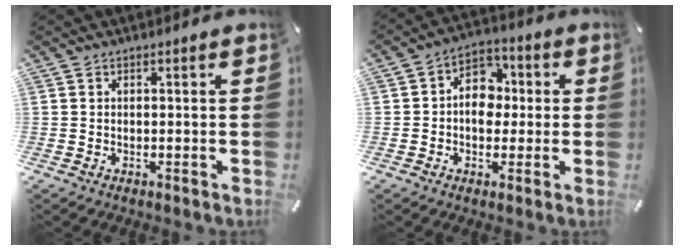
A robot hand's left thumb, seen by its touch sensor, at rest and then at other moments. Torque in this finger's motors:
{"motor_torque": [-0.12, 0.77, 0.54, -0.57, 0.25]}